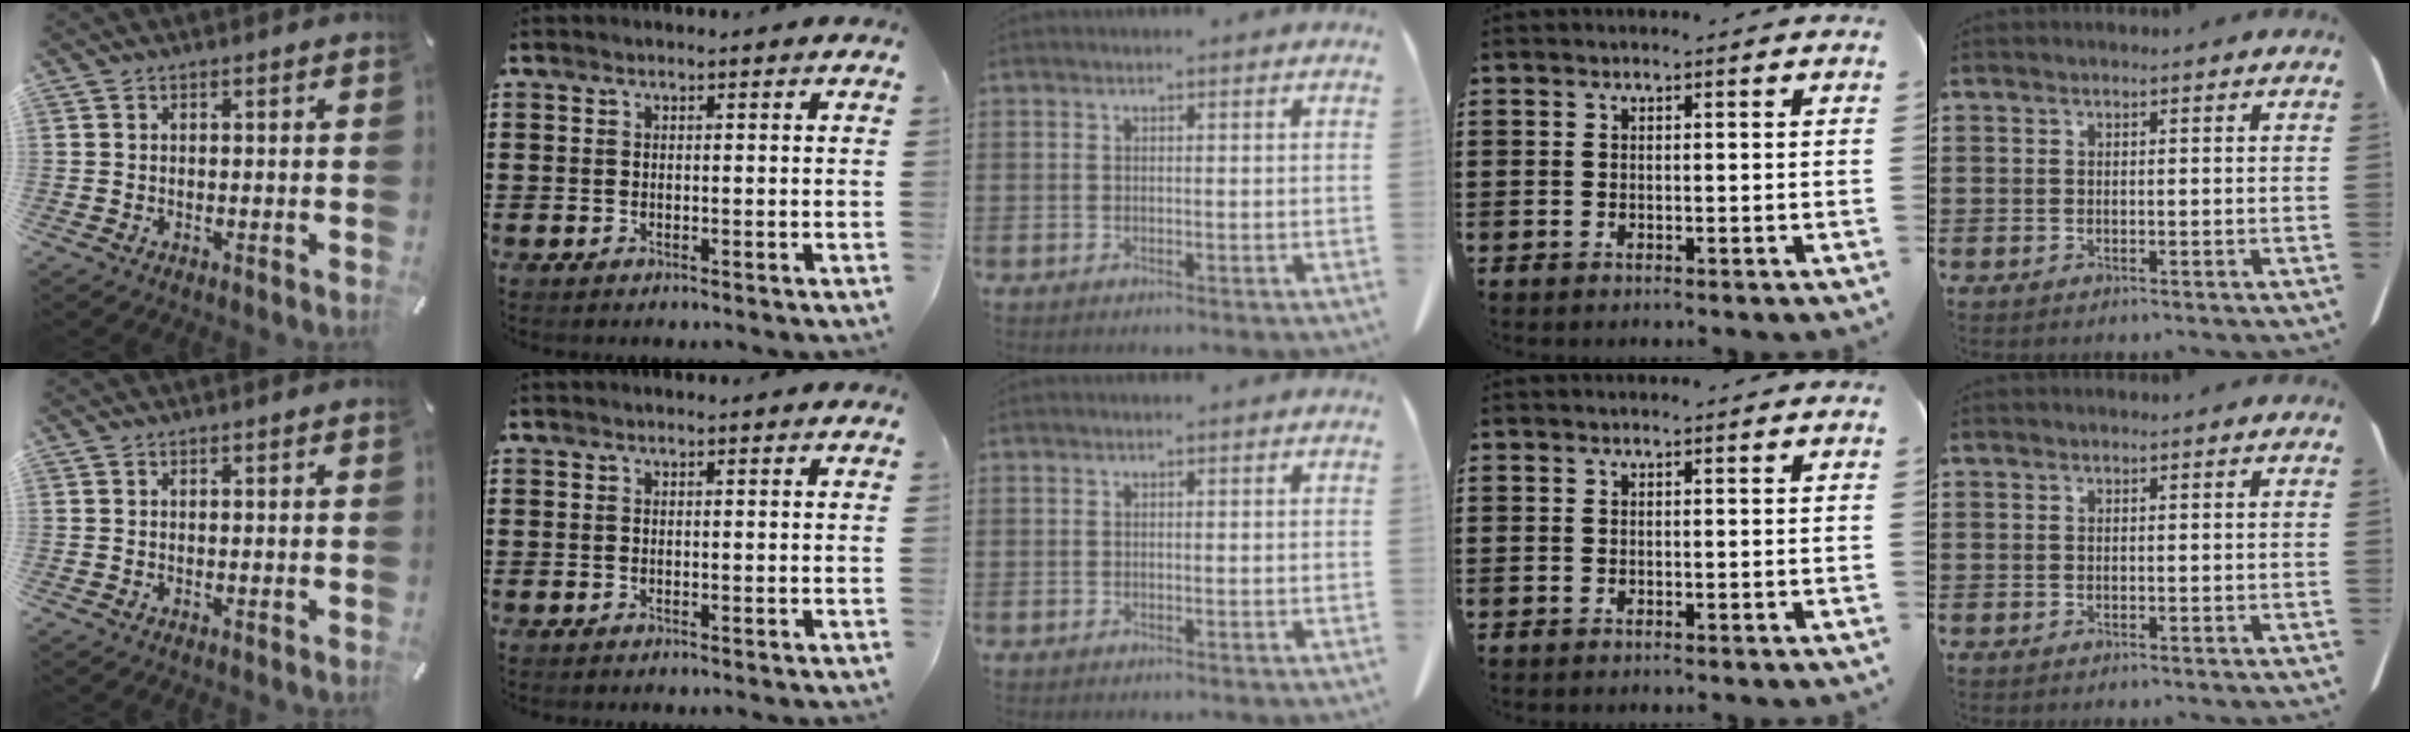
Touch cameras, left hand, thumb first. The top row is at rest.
{}